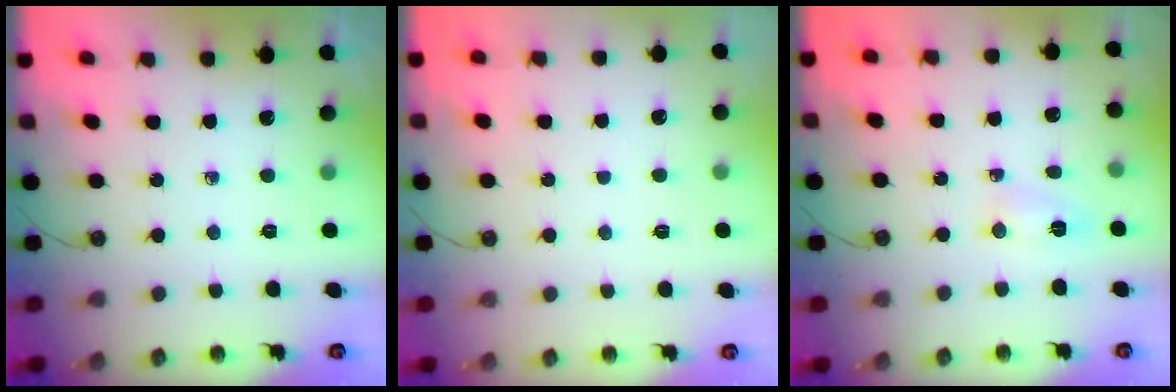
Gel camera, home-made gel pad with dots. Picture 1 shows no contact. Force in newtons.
{"total": 1.1, "press": 1.1, "slide": 0.1}
{"total": 2.9, "press": 2.7, "slide": 1.0}